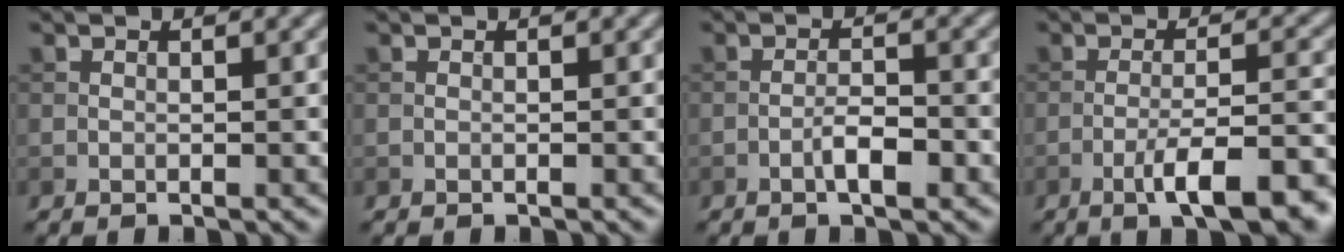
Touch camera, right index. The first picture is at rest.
{"total": 0.0}
{"total": 2.5, "force": [-1.2, 0.7, 2.1], "torque": [-0.036, 0.005, -0.023]}
{"total": 7.7, "force": [-4.2, 1.7, 6.2], "torque": [-0.091, 0.003, -0.064]}